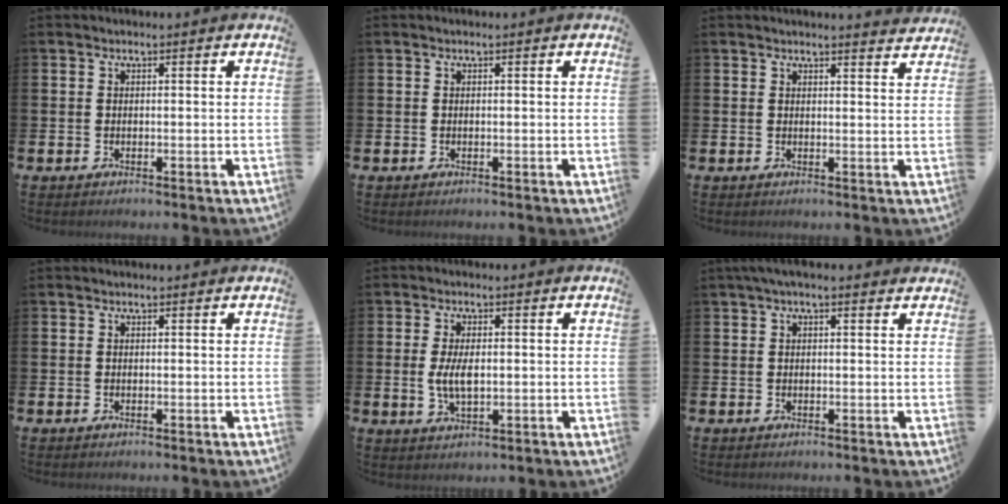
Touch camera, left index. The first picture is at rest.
{"total": 0.0}
{"total": 2.3, "force": [2.3, -0.1, 0.0], "torque": [0.007, -0.018, 0.040]}
{"total": 0.0}
{"total": 4.4, "force": [0.2, 2.1, 3.8], "torque": [-0.074, 0.000, -0.002]}
{"total": 1.6, "force": [1.2, 0.2, 1.0], "torque": [-0.016, 0.003, 0.020]}